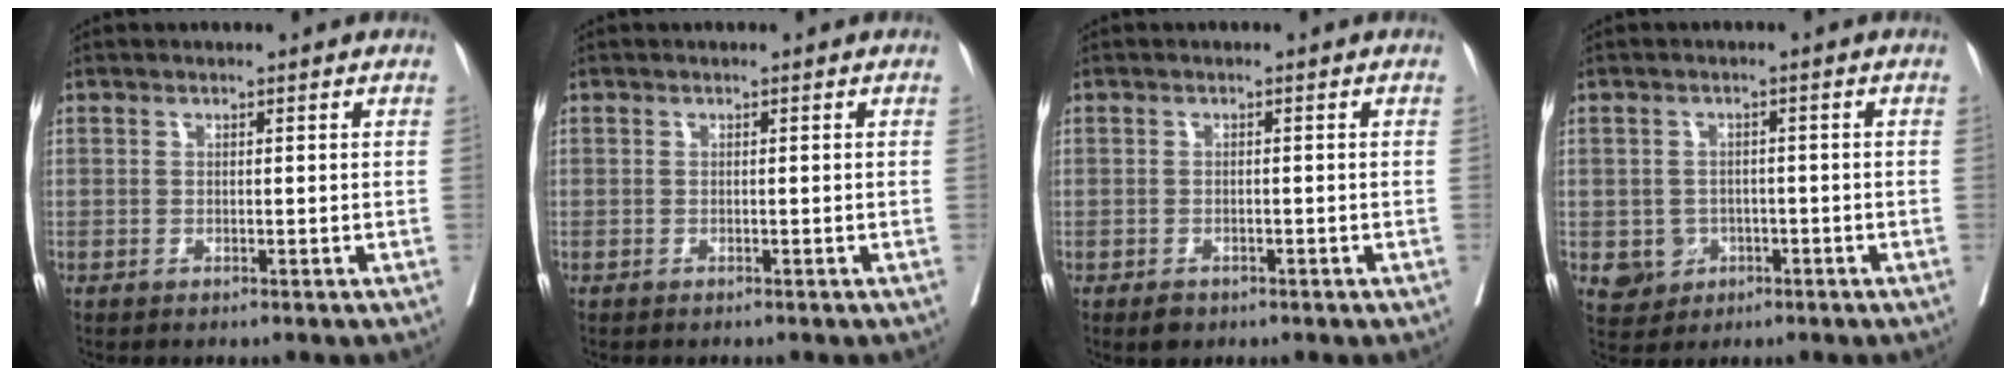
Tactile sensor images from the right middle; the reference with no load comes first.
{"total": 0.0}
{"total": 1.8, "force": [-1.1, 1.3, 0.7], "torque": [-0.008, 0.003, -0.009]}
{"total": 4.1, "force": [-1.3, 3.8, 0.6], "torque": [0.001, 0.009, -0.013]}